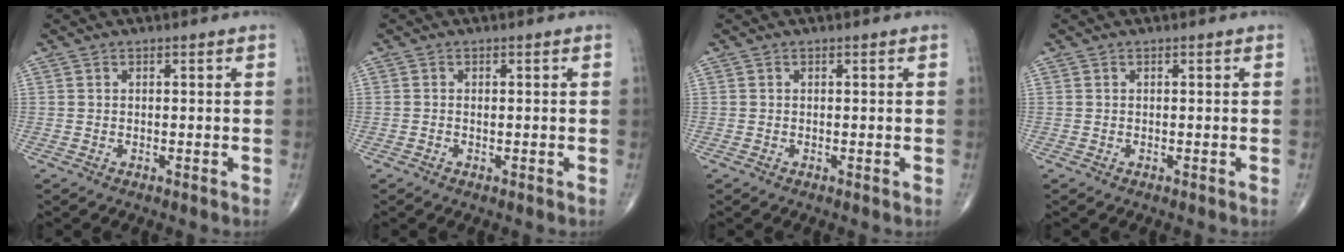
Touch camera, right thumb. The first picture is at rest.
{"total": 0.5, "force": [-0.1, 0.3, 0.4], "torque": [-0.010, 0.000, -0.002]}
{"total": 0.0}
{"total": 0.0}